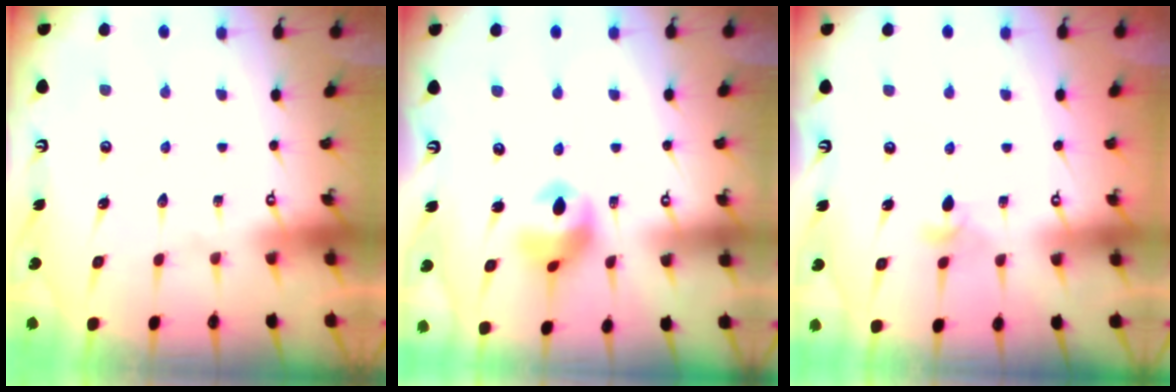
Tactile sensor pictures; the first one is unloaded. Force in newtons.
{"total": 10.8, "press": 10.7, "slide": 1.3}
{"total": 3.6, "press": 3.5, "slide": 0.8}